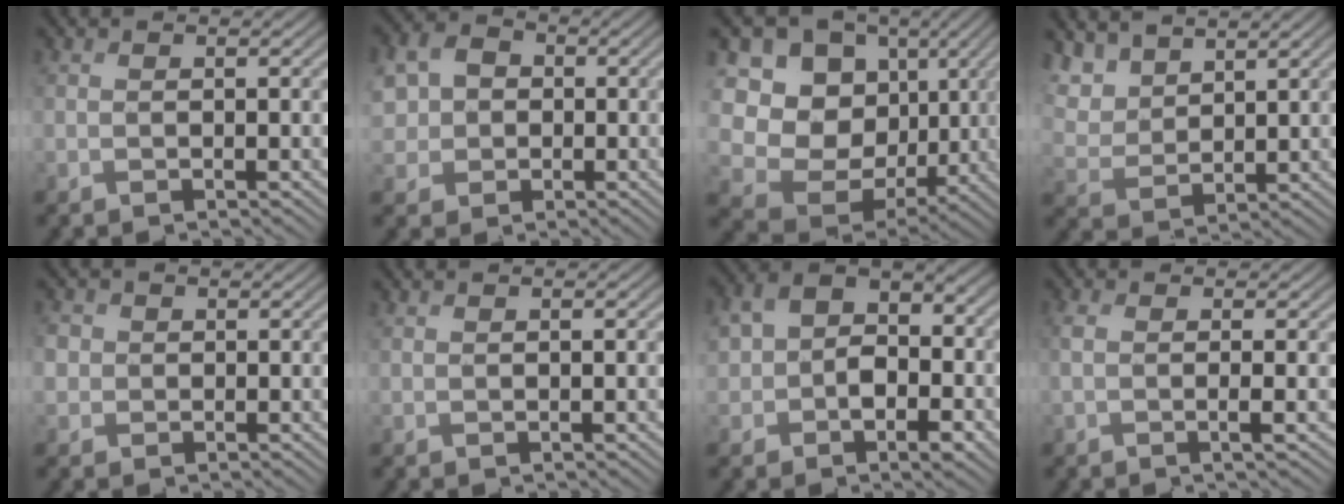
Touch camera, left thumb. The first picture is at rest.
{"total": 6.8, "force": [0.6, 6.0, 3.0], "torque": [-0.084, 0.007, 0.002]}
{"total": 15.1, "force": [2.8, 12.4, 8.1], "torque": [-0.223, -0.002, 0.058]}
{"total": 5.8, "force": [4.8, 2.4, 2.1], "torque": [-0.065, 0.001, 0.107]}
{"total": 2.9, "force": [0.7, 2.7, 0.8], "torque": [-0.036, 0.007, 0.005]}
{"total": 0.6, "force": [0.6, -0.1, 0.2], "torque": [0.001, 0.001, 0.012]}
{"total": 9.1, "force": [-0.9, 6.8, 6.0], "torque": [-0.112, -0.001, -0.027]}
{"total": 2.1, "force": [0.3, 0.0, 2.1], "torque": [-0.044, 0.000, 0.002]}